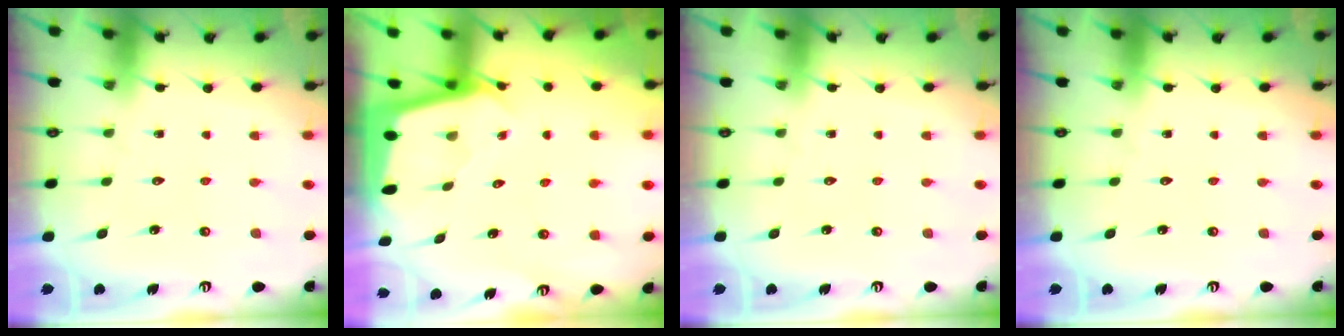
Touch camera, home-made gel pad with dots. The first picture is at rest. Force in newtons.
{"total": 2.2, "press": 2.1, "slide": 0.3}
{"total": 0.0}
{"total": 0.0}